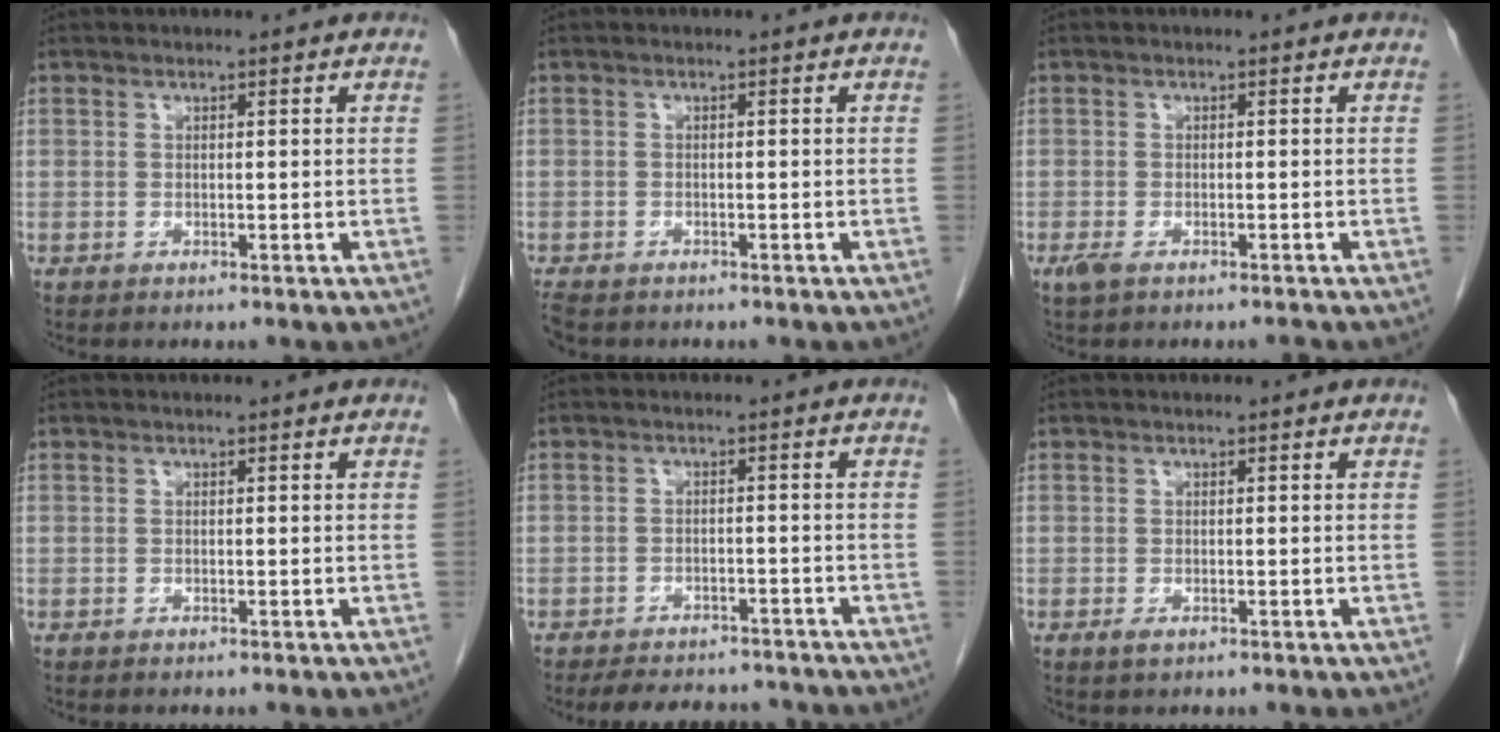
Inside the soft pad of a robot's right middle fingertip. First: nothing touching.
{"total": 3.7, "force": [-3.0, 1.7, 1.4], "torque": [-0.025, -0.007, -0.046]}
{"total": 2.3, "force": [-1.5, 0.7, 1.5], "torque": [-0.034, -0.006, -0.028]}
{"total": 0.0}
{"total": 10.0, "force": [-8.9, 3.4, 2.8], "torque": [-0.044, 0.002, -0.111]}
{"total": 1.0, "force": [-0.4, 0.4, 0.8], "torque": [-0.015, -0.002, -0.003]}